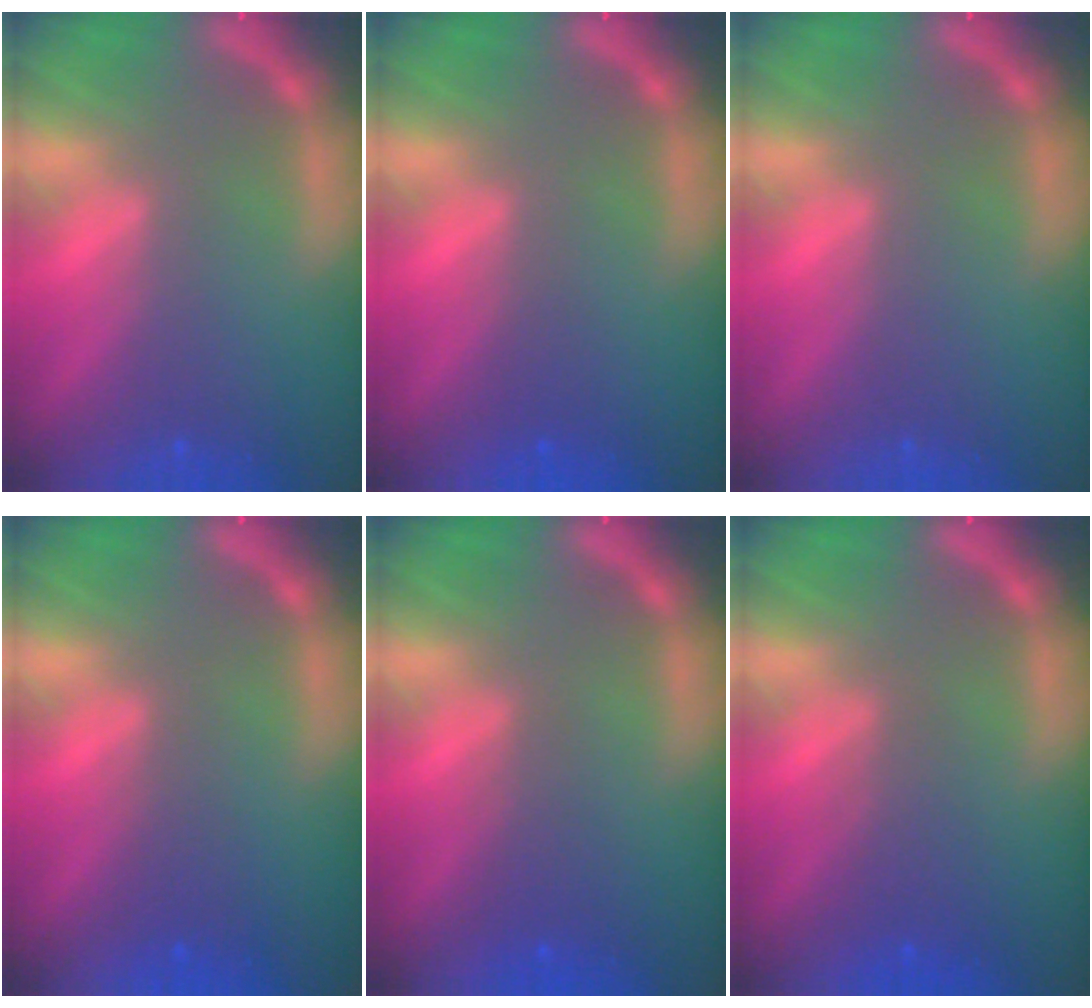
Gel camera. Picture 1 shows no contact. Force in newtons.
{"total": 1.0}
{"total": 0.0}
{"total": 1.4}
{"total": 2.0}
{"total": 2.5}